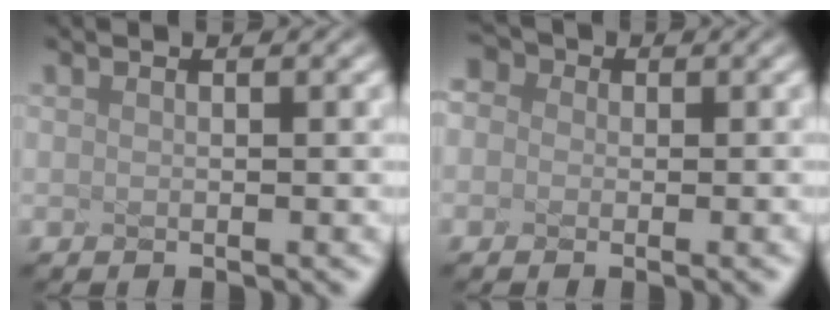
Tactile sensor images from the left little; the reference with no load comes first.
{"total": 1.5, "force": [0.0, 1.4, 0.4], "torque": [-0.018, 0.010, 0.007]}